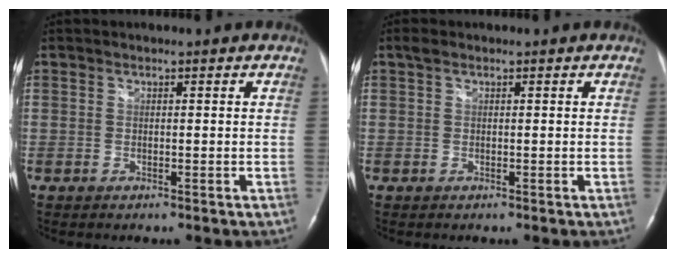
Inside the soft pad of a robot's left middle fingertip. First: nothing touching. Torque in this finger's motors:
{"motor_torque": [0.32, -0.31, 0.08, 0.04]}